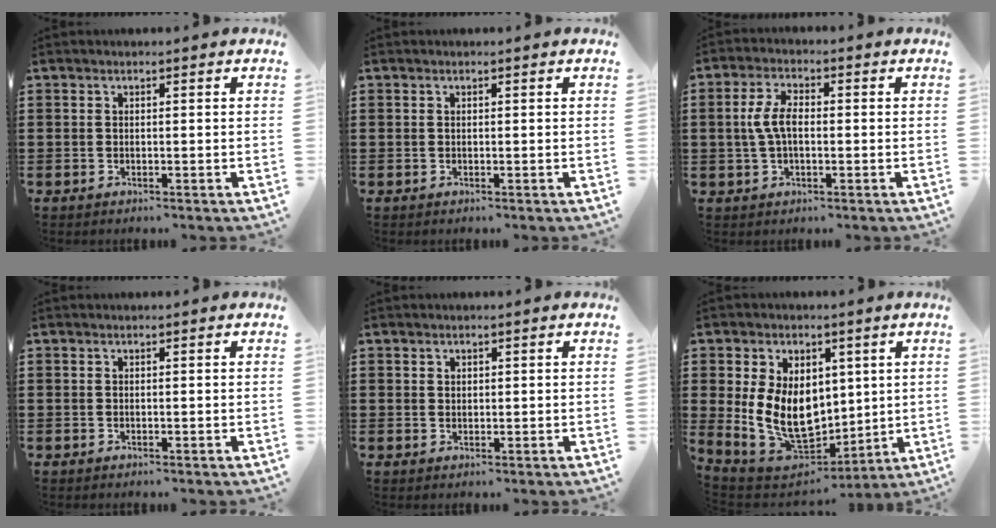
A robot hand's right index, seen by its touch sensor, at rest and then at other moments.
{"total": 0.0}
{"total": 5.3, "force": [-0.1, 2.6, 4.7], "torque": [-0.119, -0.002, -0.012]}
{"total": 0.0}
{"total": 0.9, "force": [0.6, 0.7, 0.2], "torque": [-0.005, 0.003, 0.012]}
{"total": 12.9, "force": [0.5, 9.2, 9.0], "torque": [-0.181, -0.006, 0.015]}